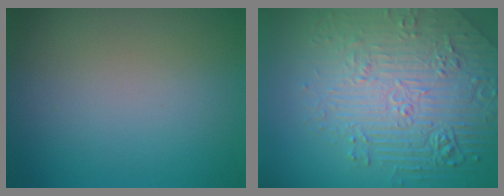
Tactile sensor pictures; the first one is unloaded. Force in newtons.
{"total": 7.6, "press": 6.0, "slide": 4.7}